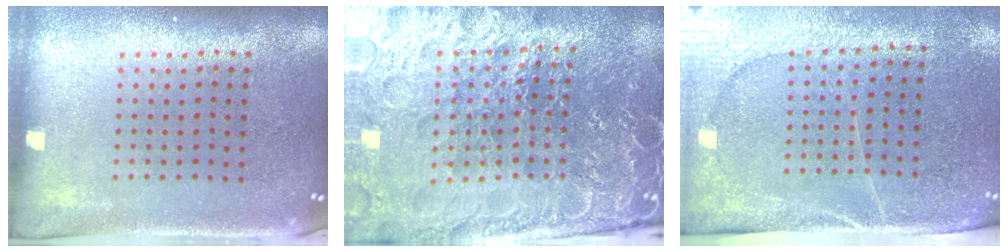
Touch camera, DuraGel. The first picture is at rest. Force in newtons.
{"total": 5.2, "press": 4.9, "slide": 1.6}
{"total": 2.9, "press": 2.7, "slide": 1.2}